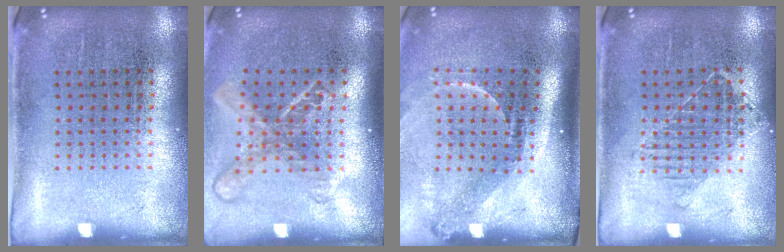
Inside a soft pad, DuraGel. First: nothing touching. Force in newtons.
{"total": 1.8, "press": 1.3, "slide": 1.2}
{"total": 2.2, "press": 1.5, "slide": 1.6}
{"total": 1.1, "press": 0.9, "slide": 0.6}